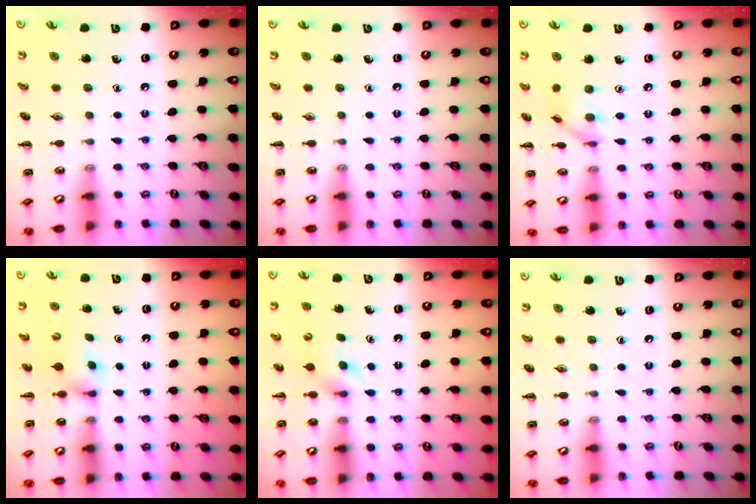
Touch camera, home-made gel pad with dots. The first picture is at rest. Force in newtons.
{"total": 0.0}
{"total": 7.4, "press": 7.3, "slide": 0.5}
{"total": 3.6, "press": 3.4, "slide": 1.1}
{"total": 4.5, "press": 4.2, "slide": 1.5}
{"total": 0.0}